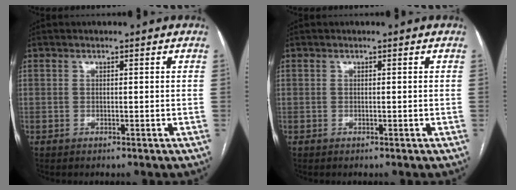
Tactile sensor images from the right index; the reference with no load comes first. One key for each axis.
{"total": 0.0}